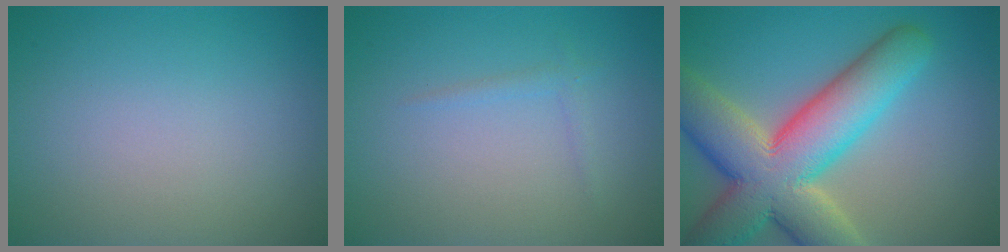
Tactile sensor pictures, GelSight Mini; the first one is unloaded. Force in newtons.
{"total": 0.8, "press": 0.8, "slide": 0.0}
{"total": 12.4, "press": 12.3, "slide": 1.2}